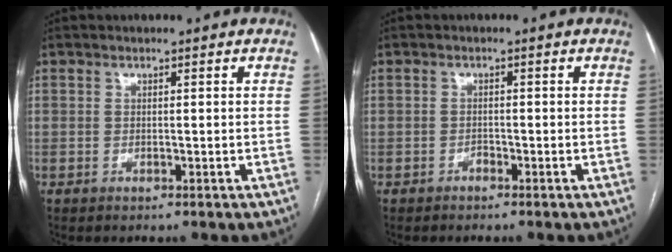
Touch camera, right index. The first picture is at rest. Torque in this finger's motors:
{"motor_torque": [0.01, 0.02, -0.04, 0.00]}